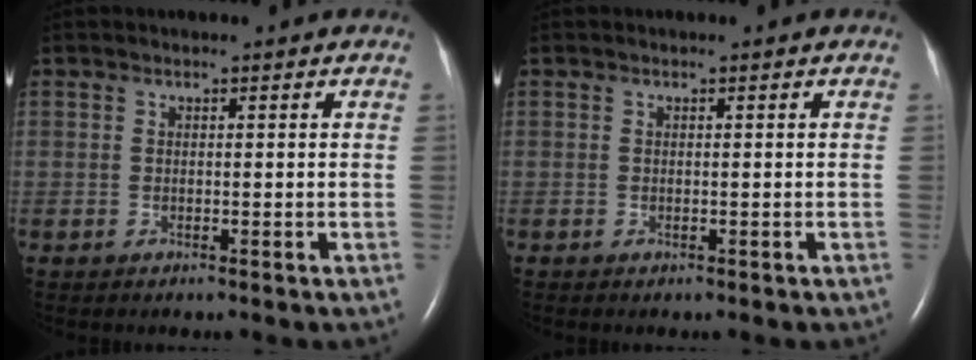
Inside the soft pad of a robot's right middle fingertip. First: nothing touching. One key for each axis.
{"total": 0.0}